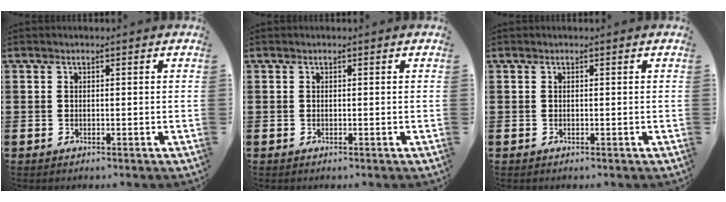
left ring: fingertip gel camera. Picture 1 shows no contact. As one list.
[{"total": 0.0}, {"total": 0.0}]